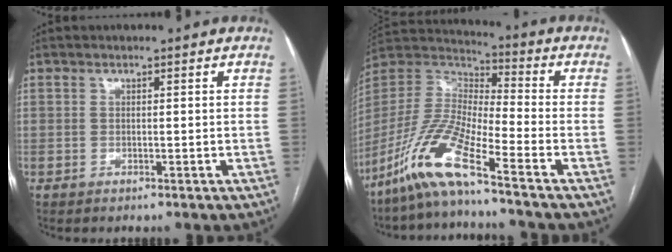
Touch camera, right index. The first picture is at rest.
{"total": 13.1, "force": [-8.8, 0.3, 9.7], "torque": [-0.212, -0.012, -0.177]}